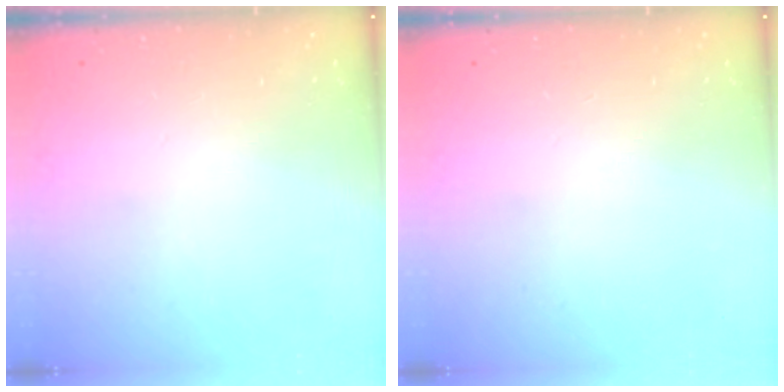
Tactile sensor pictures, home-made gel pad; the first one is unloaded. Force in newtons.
{"total": 0.0}